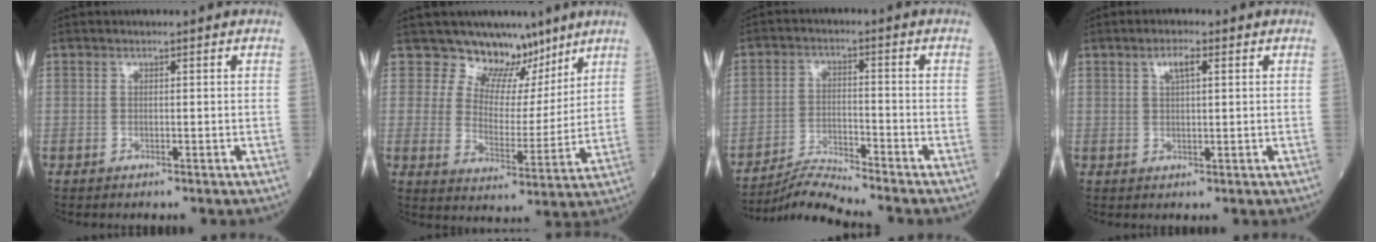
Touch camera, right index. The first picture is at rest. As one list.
[{"total": 8.6, "force": [6.9, 4.4, 2.3], "torque": [-0.029, -0.011, 0.111]}, {"total": 5.7, "force": [-5.4, -1.7, 0.2], "torque": [-0.016, -0.014, -0.101]}, {"total": 2.8, "force": [1.3, 0.6, 2.4], "torque": [-0.048, 0.003, 0.023]}]